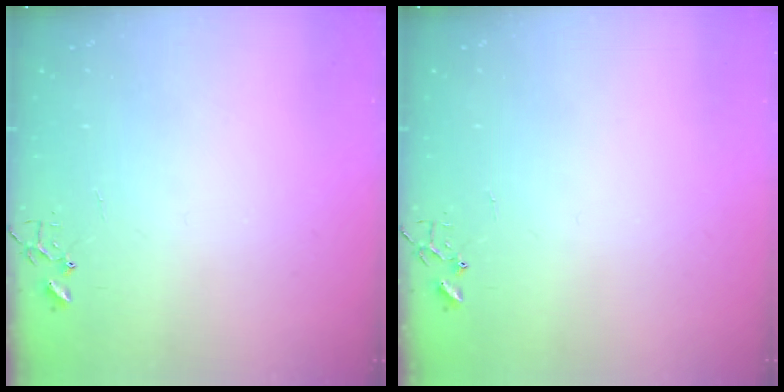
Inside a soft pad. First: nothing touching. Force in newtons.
{"total": 0.0}